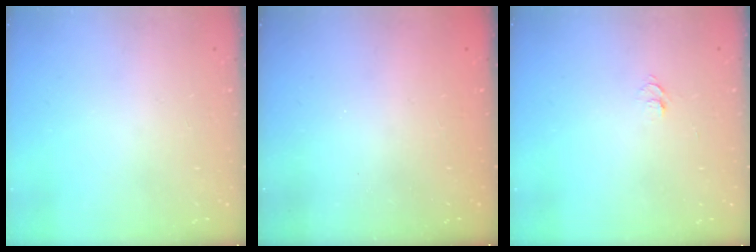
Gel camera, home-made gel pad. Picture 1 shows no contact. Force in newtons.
{"total": 2.4, "press": 2.2, "slide": 0.8}
{"total": 4.7, "press": 4.6, "slide": 0.5}